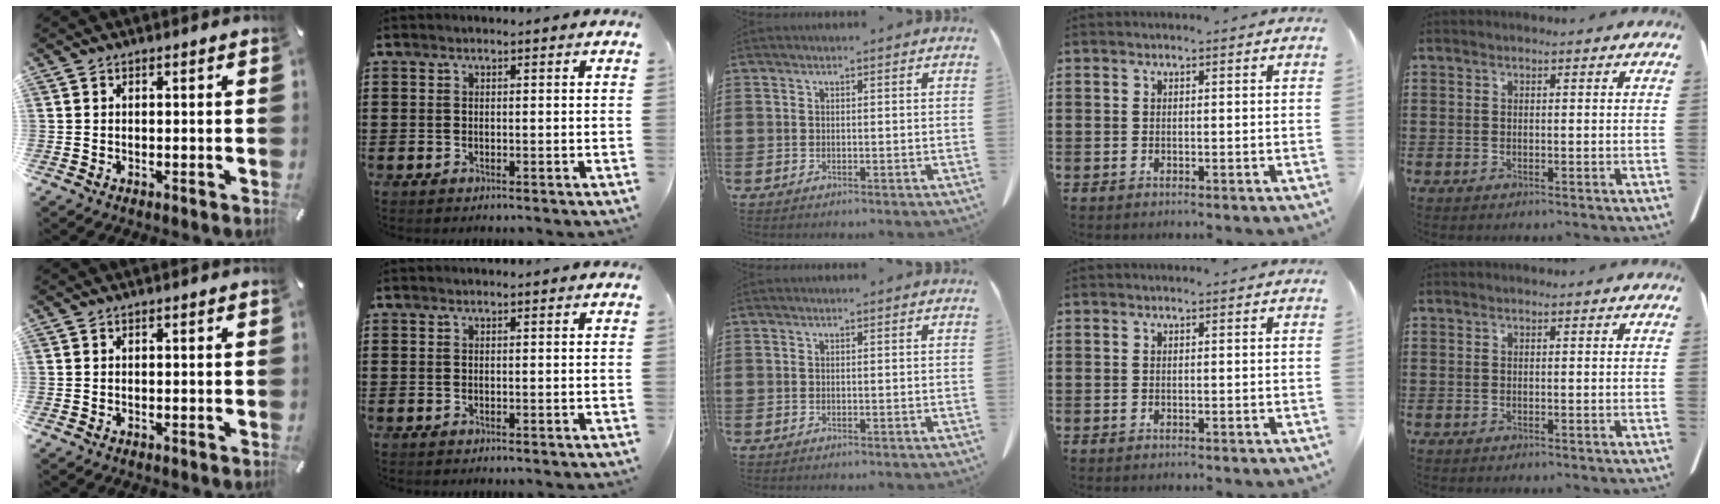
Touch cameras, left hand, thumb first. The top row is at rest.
{}